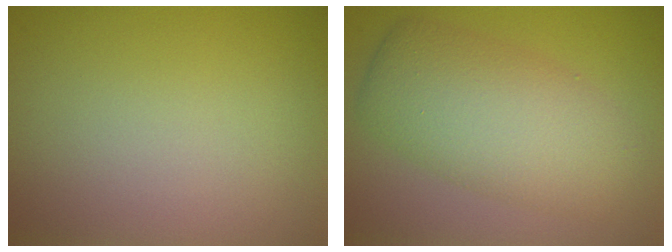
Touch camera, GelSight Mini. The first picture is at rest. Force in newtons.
{"total": 6.6, "press": 6.6, "slide": 0.2}